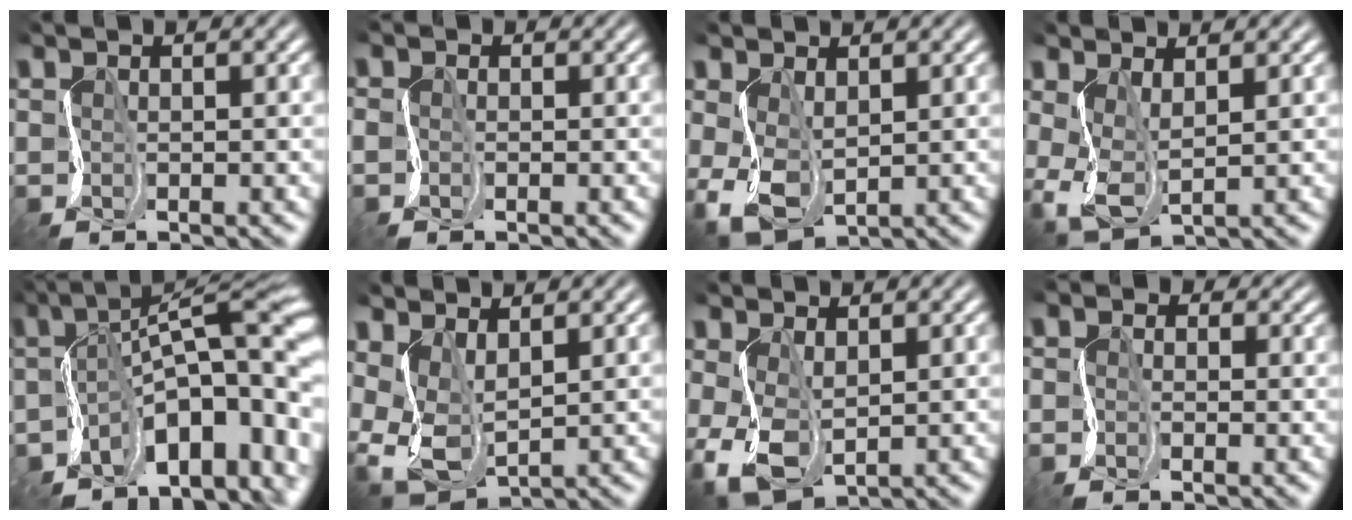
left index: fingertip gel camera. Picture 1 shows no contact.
{"total": 1.4, "force": [-1.2, 0.1, -0.8], "torque": [0.005, -0.003, -0.016]}
{"total": 2.8, "force": [-0.4, 2.0, 2.0], "torque": [-0.074, -0.006, 0.004]}
{"total": 2.7, "force": [0.0, 1.4, 2.3], "torque": [-0.076, -0.007, 0.007]}
{"total": 11.2, "force": [-3.7, 4.5, 9.5], "torque": [-0.122, 0.015, -0.053]}
{"total": 3.1, "force": [0.4, 2.0, 2.4], "torque": [-0.077, -0.005, 0.020]}
{"total": 3.4, "force": [-1.0, 2.1, 2.4], "torque": [-0.084, -0.008, -0.008]}
{"total": 1.4, "force": [-0.9, 1.0, -0.3], "torque": [0.007, 0.006, -0.026]}